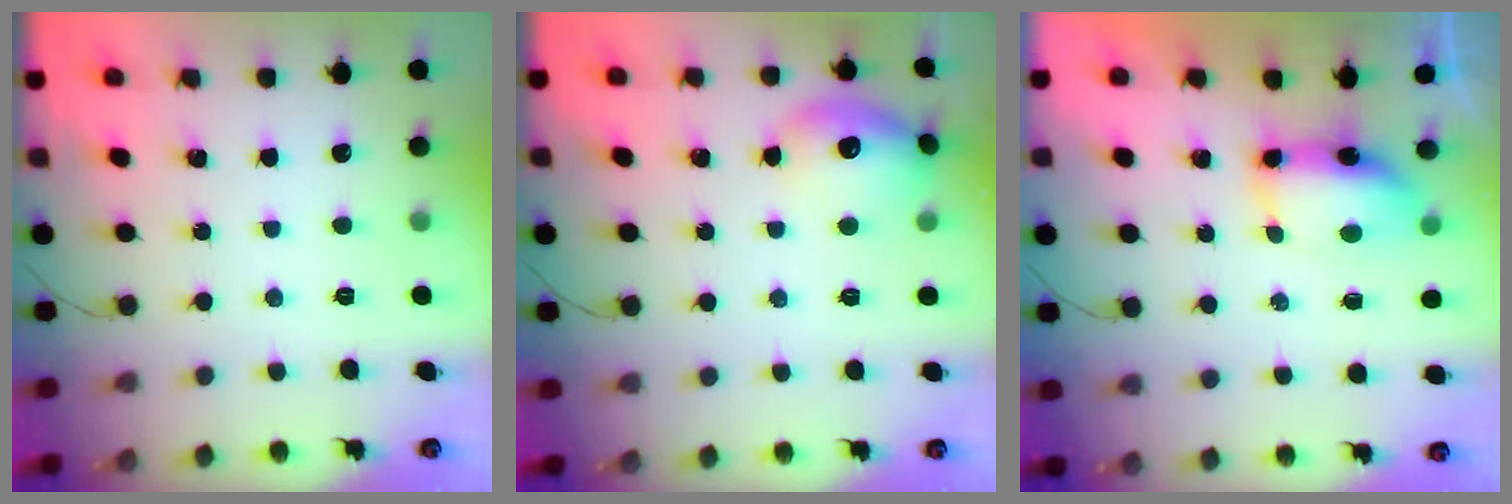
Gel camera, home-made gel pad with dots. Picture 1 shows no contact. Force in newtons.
{"total": 14.1, "press": 14.1, "slide": 1.1}
{"total": 7.3, "press": 7.2, "slide": 0.7}